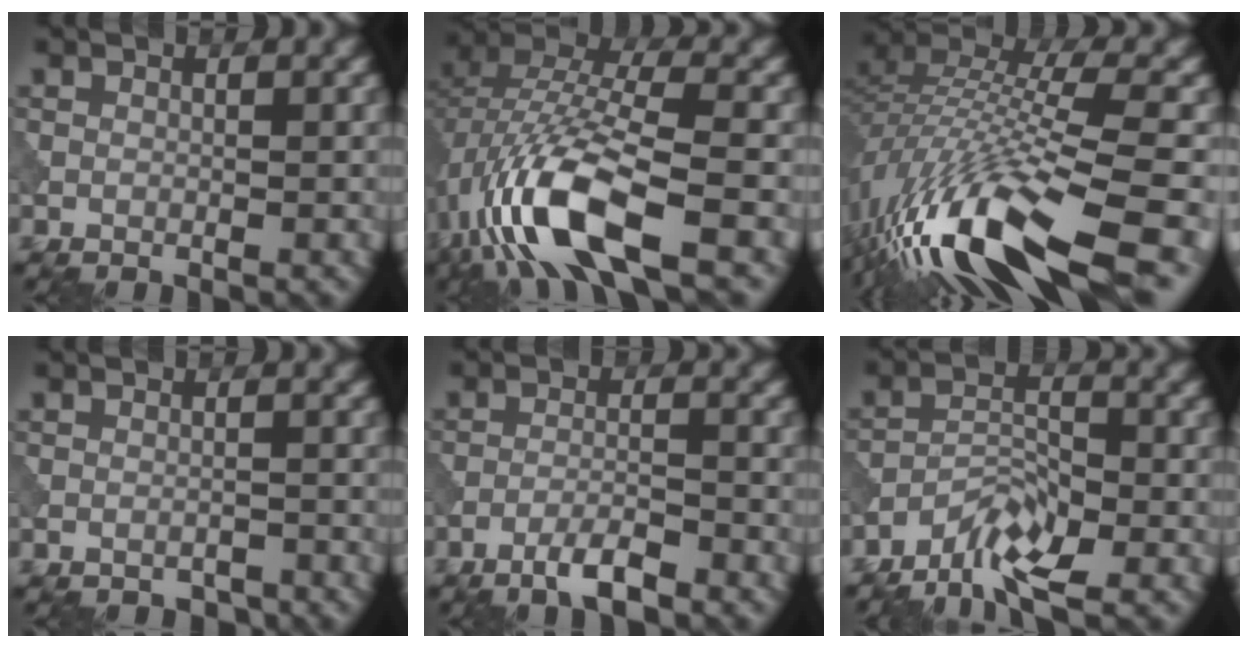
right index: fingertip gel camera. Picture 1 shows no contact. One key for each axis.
{"total": 11.3, "fx": -5.1, "fy": 4.0, "fz": 9.3, "tx": -0.194, "ty": 0.007, "tz": -0.102}
{"total": 14.9, "fx": -8.2, "fy": 4.0, "fz": 11.8, "tx": -0.246, "ty": 0.014, "tz": -0.144}
{"total": 1.3, "fx": -1.2, "fy": 0.3, "fz": 0.3, "tx": -0.006, "ty": -0.001, "tz": -0.023}
{"total": 3.2, "fx": -2.4, "fy": 0.4, "fz": 2.1, "tx": -0.039, "ty": 0.005, "tz": -0.051}
{"total": 4.9, "fx": -3.8, "fy": 1.3, "fz": 2.8, "tx": -0.048, "ty": -0.001, "tz": -0.074}